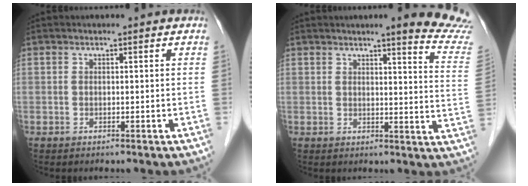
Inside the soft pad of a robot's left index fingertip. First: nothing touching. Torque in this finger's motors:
{"motor_torque": [-0.03, -0.05, 0.21, 0.05]}